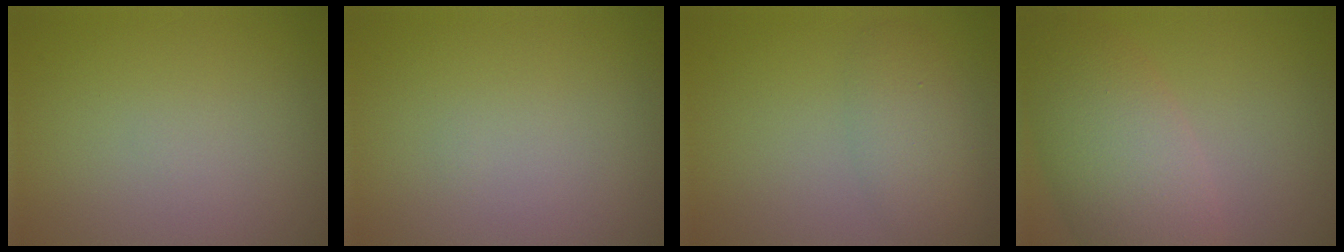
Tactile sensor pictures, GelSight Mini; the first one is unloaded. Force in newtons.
{"total": 0.0}
{"total": 3.0, "press": 3.0, "slide": 0.1}
{"total": 7.5, "press": 7.5, "slide": 0.8}